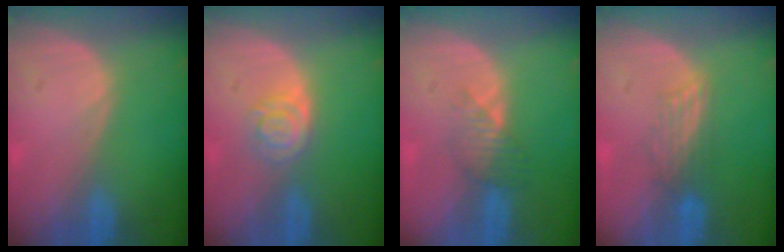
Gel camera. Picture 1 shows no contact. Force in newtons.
{"total": 4.2, "press": 3.7, "slide": 2.0}
{"total": 3.6, "press": 3.2, "slide": 1.6}
{"total": 2.7, "press": 2.7, "slide": 0.4}